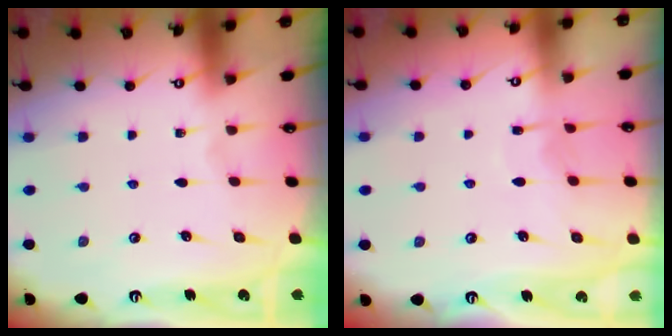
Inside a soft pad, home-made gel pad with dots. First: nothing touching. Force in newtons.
{"total": 6.6, "press": 6.6, "slide": 0.7}